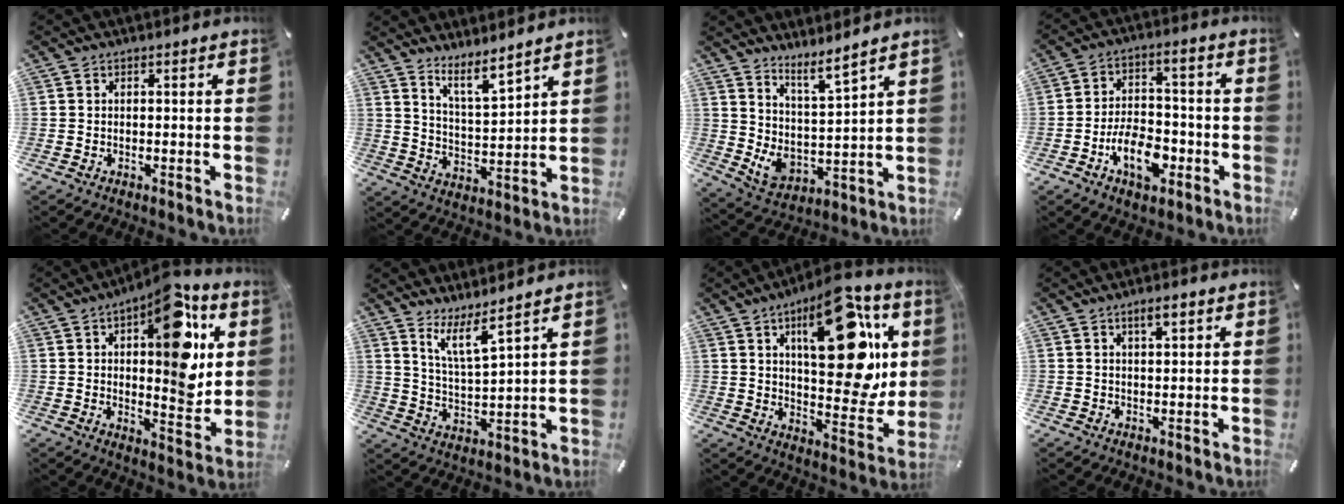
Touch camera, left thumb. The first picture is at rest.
{"total": 7.5, "force": [6.9, 1.0, 2.9], "torque": [-0.054, -0.054, 0.122]}
{"total": 7.0, "force": [5.4, 2.7, 3.5], "torque": [-0.060, -0.067, 0.095]}
{"total": 11.3, "force": [-4.9, 6.6, 7.7], "torque": [-0.131, 0.014, -0.086]}
{"total": 18.2, "force": [7.3, 8.2, 14.4], "torque": [-0.169, -0.057, 0.117]}
{"total": 8.2, "force": [6.5, 1.4, 4.9], "torque": [-0.115, -0.029, 0.117]}
{"total": 25.0, "force": [10.5, 11.7, 19.4], "torque": [-0.252, -0.061, 0.166]}
{"total": 3.2, "force": [1.8, 1.1, 2.4], "torque": [-0.043, 0.001, 0.029]}